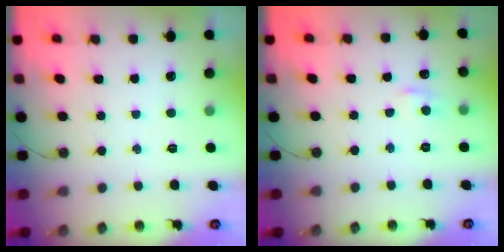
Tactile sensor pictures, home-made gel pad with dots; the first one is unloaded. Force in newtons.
{"total": 4.5, "press": 4.4, "slide": 0.6}